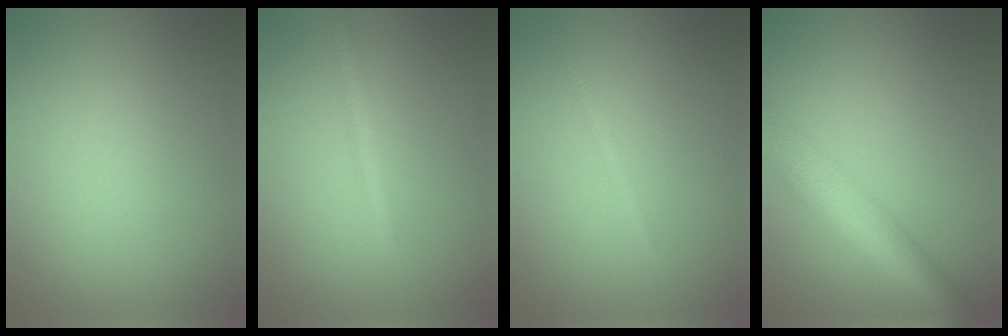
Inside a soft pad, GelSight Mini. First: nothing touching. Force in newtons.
{"total": 2.3, "press": 2.2, "slide": 0.2}
{"total": 1.1, "press": 1.1, "slide": 0.0}
{"total": 8.6, "press": 8.6, "slide": 0.4}